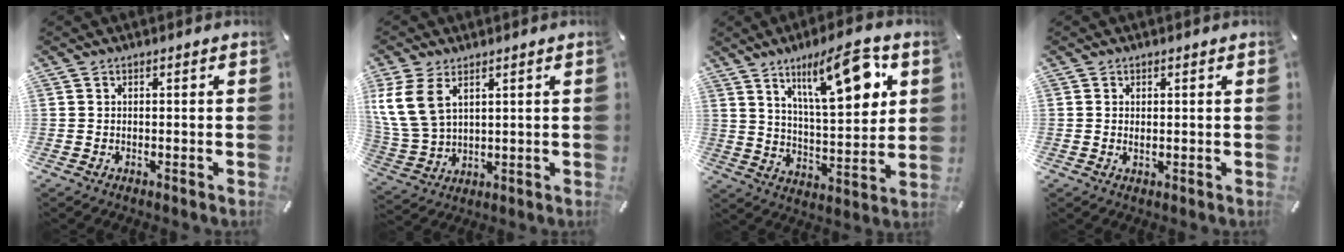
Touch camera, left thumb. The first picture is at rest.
{"total": 10.0, "force": [4.8, 6.3, 6.0], "torque": [-0.160, -0.010, 0.089]}
{"total": 18.8, "force": [10.0, 6.7, 14.4], "torque": [-0.217, -0.044, 0.157]}
{"total": 1.1, "force": [0.3, 0.5, 1.0], "torque": [-0.020, 0.001, 0.004]}